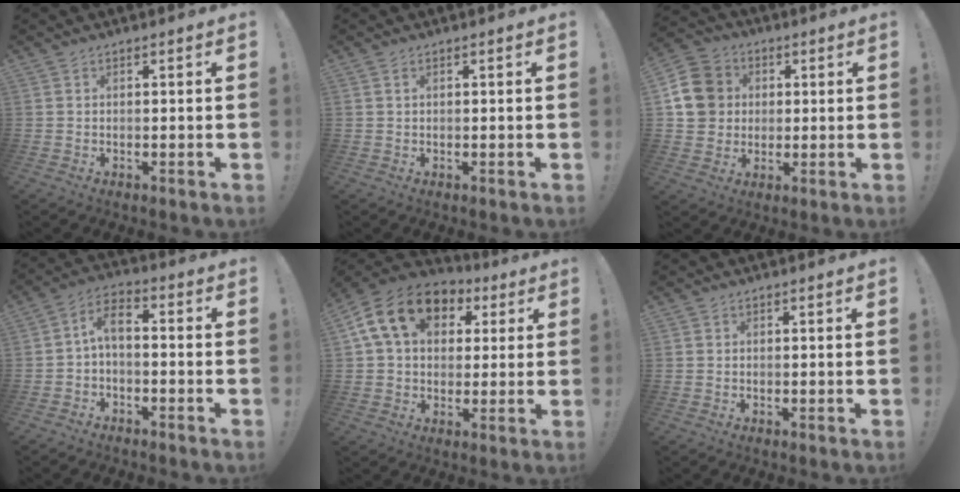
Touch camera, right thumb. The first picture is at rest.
{"total": 0.6, "force": [0.5, 0.1, 0.4], "torque": [-0.011, 0.002, 0.009]}
{"total": 13.4, "force": [2.5, 12.0, 5.4], "torque": [-0.078, 0.003, 0.055]}
{"total": 5.2, "force": [-1.1, 2.6, 4.3], "torque": [-0.093, 0.005, -0.018]}
{"total": 16.5, "force": [5.8, 11.6, 10.1], "torque": [-0.162, 0.001, 0.111]}
{"total": 0.6, "force": [0.4, 0.5, 0.0], "torque": [0.003, 0.000, 0.007]}